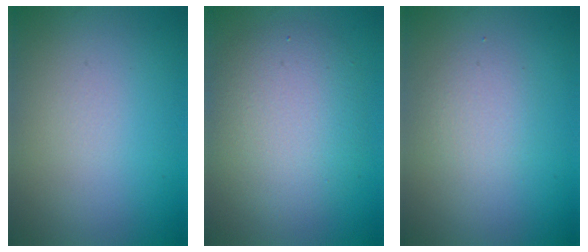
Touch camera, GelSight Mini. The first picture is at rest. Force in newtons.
{"total": 5.9, "press": 5.8, "slide": 0.4}
{"total": 1.9, "press": 1.9, "slide": 0.1}